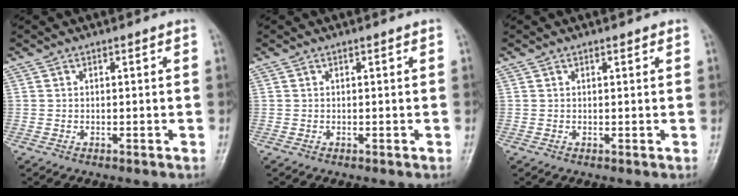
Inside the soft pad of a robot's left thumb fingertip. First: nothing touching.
{"total": 0.0}
{"total": 0.8, "force": [0.5, 0.4, 0.4], "torque": [-0.001, -0.001, 0.003]}